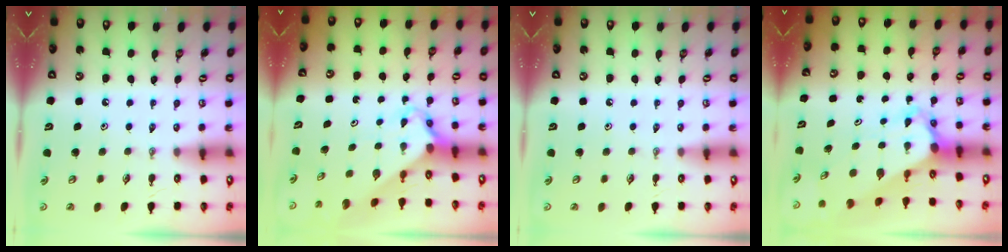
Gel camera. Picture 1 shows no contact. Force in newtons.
{"total": 2.6, "press": 2.6, "slide": 0.3}
{"total": 0.0}
{"total": 3.8, "press": 3.8, "slide": 0.3}